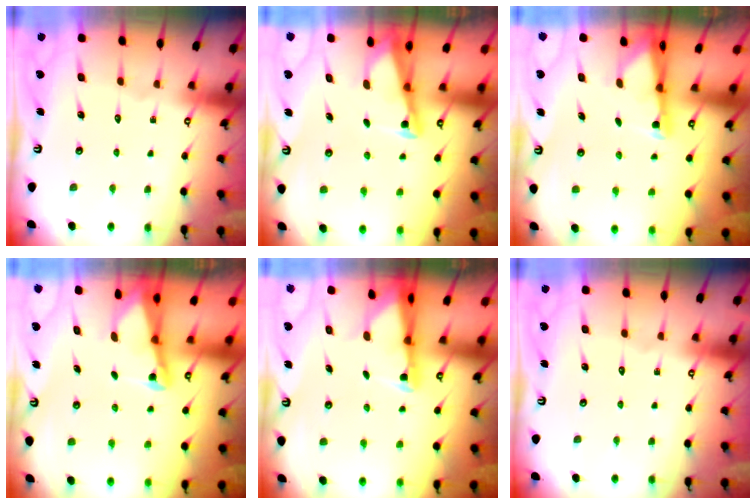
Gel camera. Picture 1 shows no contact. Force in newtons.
{"total": 2.7, "press": 2.7, "slide": 0.4}
{"total": 1.9, "press": 1.9, "slide": 0.4}
{"total": 2.7, "press": 2.6, "slide": 0.7}
{"total": 2.5, "press": 2.5, "slide": 0.5}
{"total": 0.0}